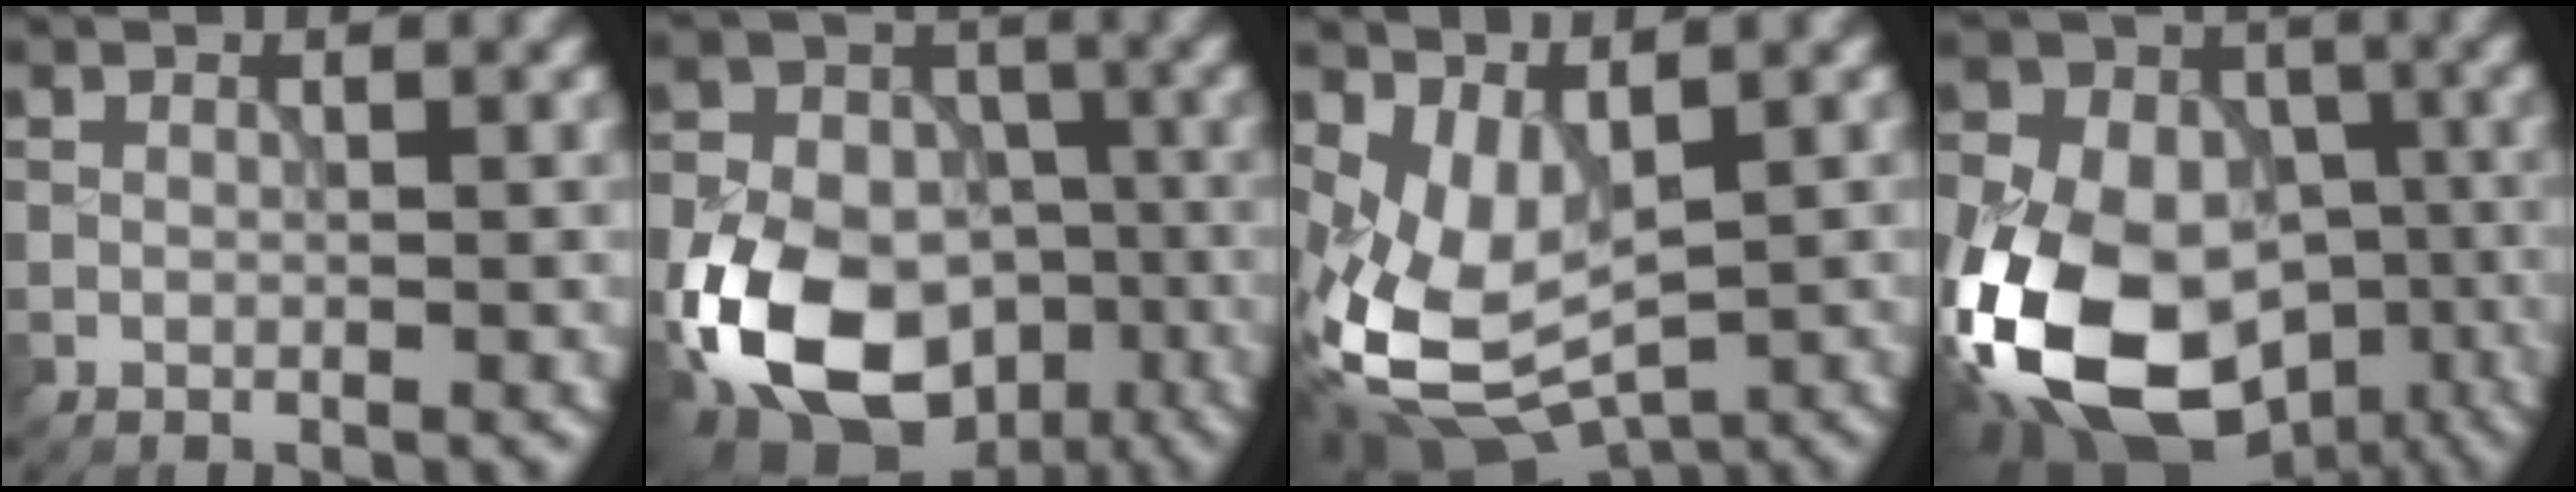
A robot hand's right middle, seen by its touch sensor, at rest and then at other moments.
{"total": 13.5, "force": [-5.3, 9.3, 8.2], "torque": [-0.154, -0.022, -0.099]}
{"total": 6.9, "force": [0.3, 4.1, 5.5], "torque": [-0.123, -0.017, 0.012]}
{"total": 18.2, "force": [-7.2, 13.0, 10.6], "torque": [-0.206, -0.017, -0.126]}